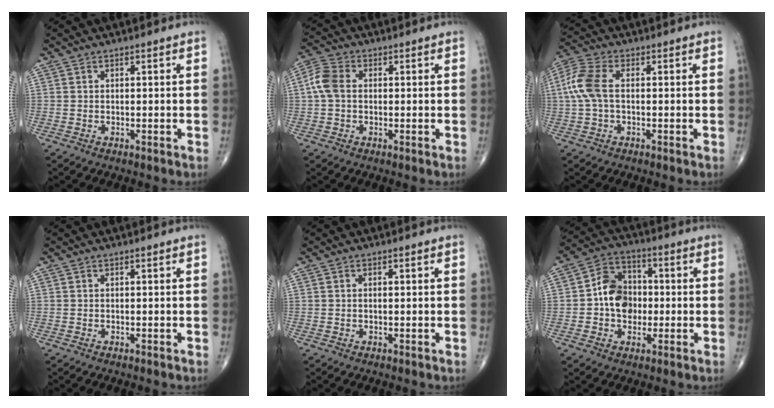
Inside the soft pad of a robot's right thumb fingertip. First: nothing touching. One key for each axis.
{"total": 5.5, "fx": 0.3, "fy": 3.8, "fz": 3.9, "tx": -0.092, "ty": 0.016, "tz": -0.001}
{"total": 7.9, "fx": 0.4, "fy": 4.4, "fz": 6.6, "tx": -0.173, "ty": 0.023, "tz": 0.006}
{"total": 0.0}
{"total": 0.7, "fx": 0.2, "fy": 0.2, "fz": 0.6, "tx": -0.017, "ty": 0.005, "tz": 0.005}
{"total": 9.7, "fx": -0.6, "fy": 7.6, "fz": 6.0, "tx": -0.070, "ty": 0.024, "tz": -0.018}